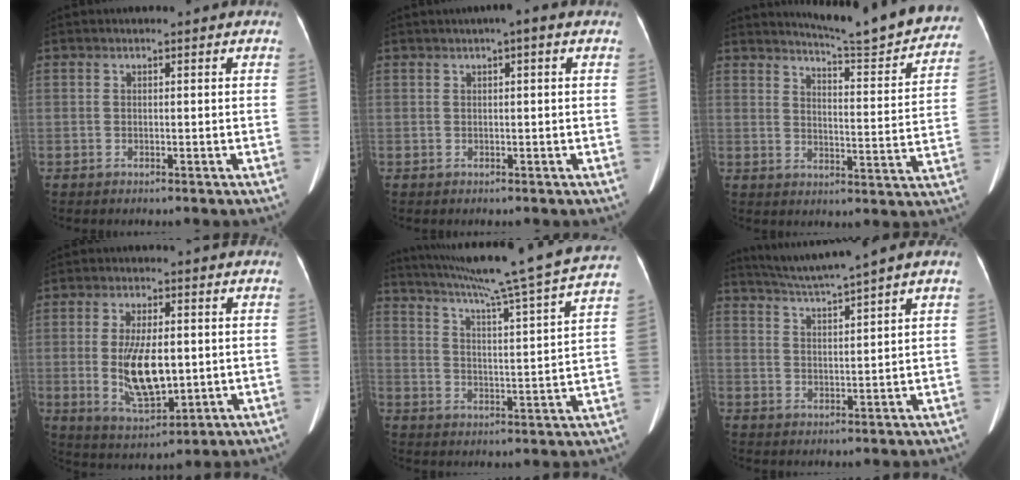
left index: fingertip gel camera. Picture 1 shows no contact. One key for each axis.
{"total": 1.6, "fx": 0.7, "fy": 0.1, "fz": 1.5, "tx": -0.026, "ty": 0.011, "tz": 0.006}
{"total": 16.8, "fx": 15.9, "fy": 0.8, "fz": 5.4, "tx": -0.077, "ty": -0.064, "tz": 0.192}
{"total": 10.0, "fx": -0.6, "fy": 3.9, "fz": 9.3, "tx": -0.186, "ty": -0.013, "tz": -0.001}
{"total": 23.8, "fx": 20.3, "fy": -1.9, "fz": 12.3, "tx": -0.208, "ty": -0.030, "tz": 0.275}
{"total": 7.5, "fx": 6.4, "fy": -2.0, "fz": 3.4, "tx": -0.063, "ty": 0.001, "tz": 0.112}